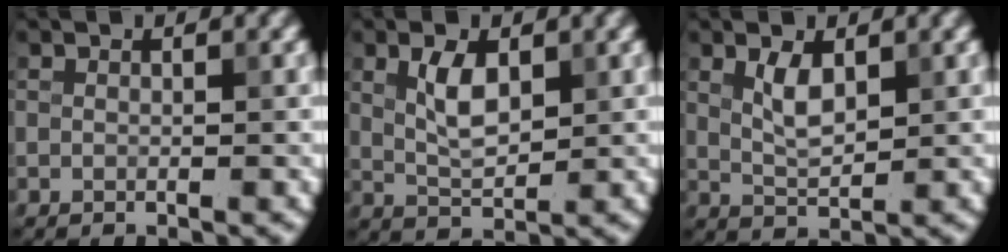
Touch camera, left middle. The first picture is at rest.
{"total": 3.4, "force": [1.0, 1.7, 2.7], "torque": [-0.055, 0.001, 0.023]}
{"total": 2.6, "force": [1.1, 1.2, 2.0], "torque": [-0.043, -0.002, 0.024]}